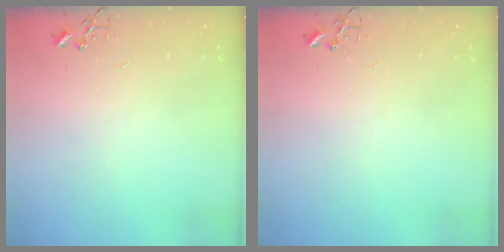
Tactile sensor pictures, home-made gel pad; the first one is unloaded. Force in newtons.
{"total": 0.0}